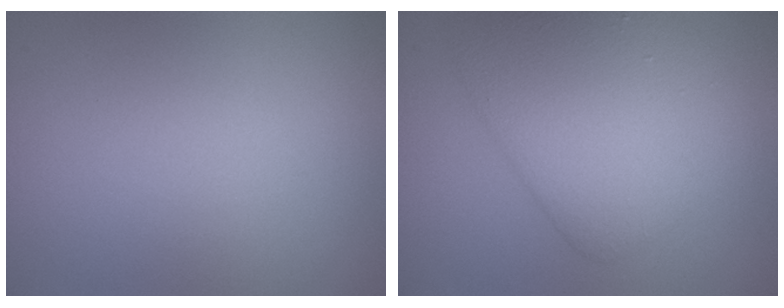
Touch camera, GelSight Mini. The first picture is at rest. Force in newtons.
{"total": 6.2, "press": 6.2, "slide": 0.1}